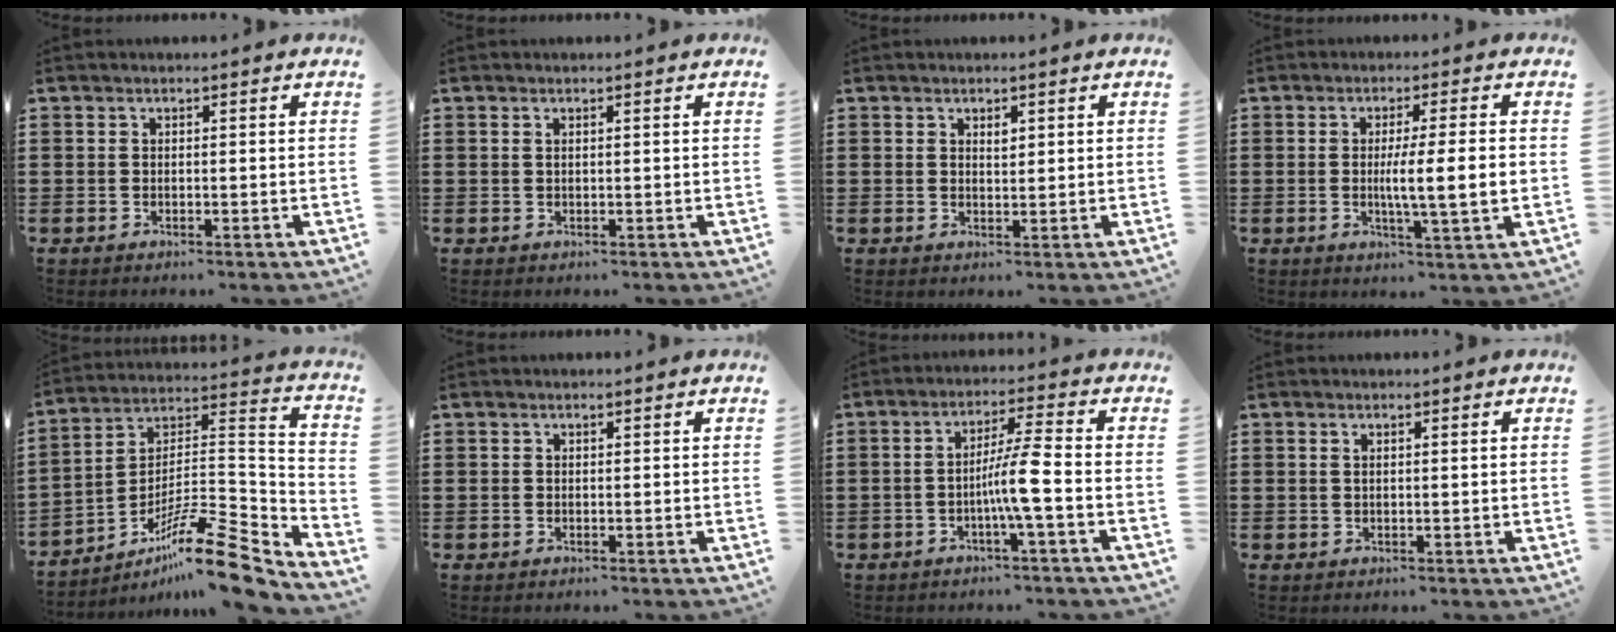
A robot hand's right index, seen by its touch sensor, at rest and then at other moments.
{"total": 0.6, "force": [0.2, 0.1, 0.5], "torque": [-0.011, 0.000, 0.004]}
{"total": 1.3, "force": [0.7, 0.6, 1.0], "torque": [-0.013, 0.001, 0.009]}
{"total": 6.4, "force": [-0.2, 0.0, 6.4], "torque": [-0.115, -0.006, -0.009]}
{"total": 14.7, "force": [-10.6, 2.4, 9.8], "torque": [-0.141, 0.032, -0.193]}
{"total": 0.0}
{"total": 6.4, "force": [-1.9, -0.3, 6.1], "torque": [-0.108, -0.002, -0.038]}
{"total": 0.7, "force": [0.3, 0.1, 0.6], "torque": [-0.013, 0.001, 0.006]}